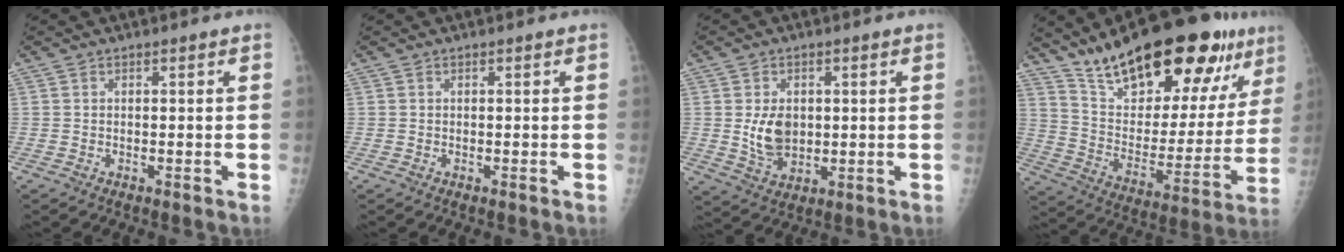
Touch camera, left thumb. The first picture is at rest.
{"total": 0.0}
{"total": 7.3, "force": [0.6, 5.2, 5.0], "torque": [-0.069, -0.012, 0.022]}
{"total": 29.2, "force": [19.5, 10.6, 19.0], "torque": [-0.257, -0.069, 0.312]}